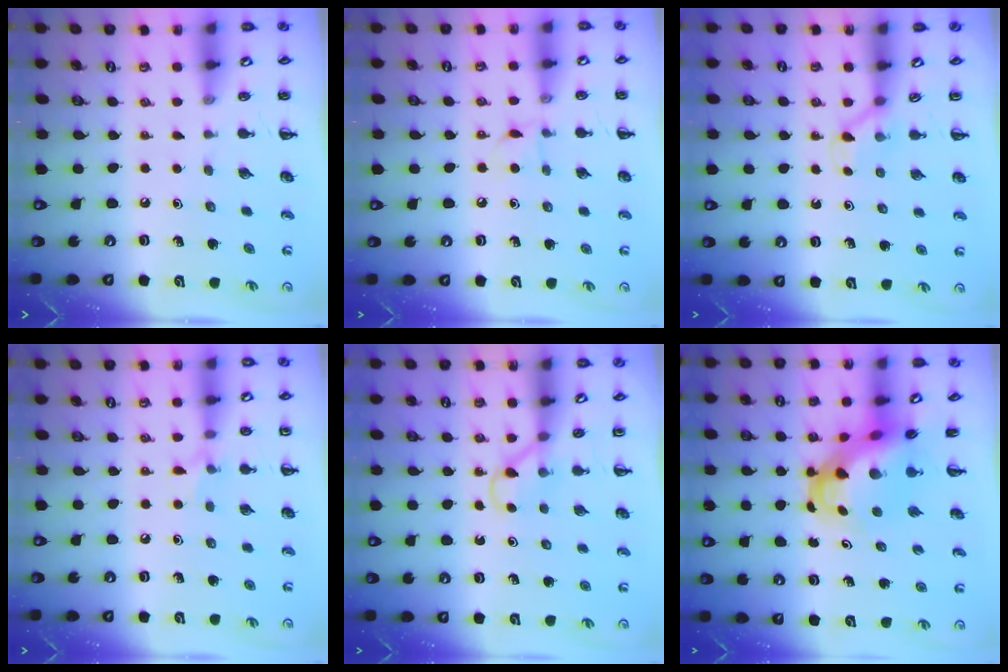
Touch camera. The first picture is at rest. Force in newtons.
{"total": 5.6, "press": 5.5, "slide": 1.4}
{"total": 3.9, "press": 3.7, "slide": 1.2}
{"total": 5.7, "press": 5.4, "slide": 2.0}
{"total": 3.2, "press": 3.0, "slide": 0.9}
{"total": 5.8, "press": 5.6, "slide": 1.6}